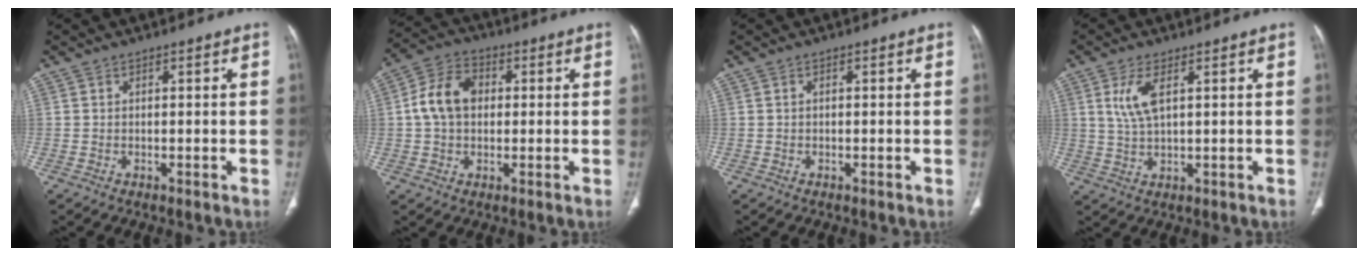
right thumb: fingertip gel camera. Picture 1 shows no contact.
{"total": 9.5, "force": [0.9, 7.0, 6.4], "torque": [-0.111, 0.022, 0.010]}
{"total": 0.0}
{"total": 5.6, "force": [1.9, 2.1, 4.8], "torque": [-0.111, -0.007, 0.045]}